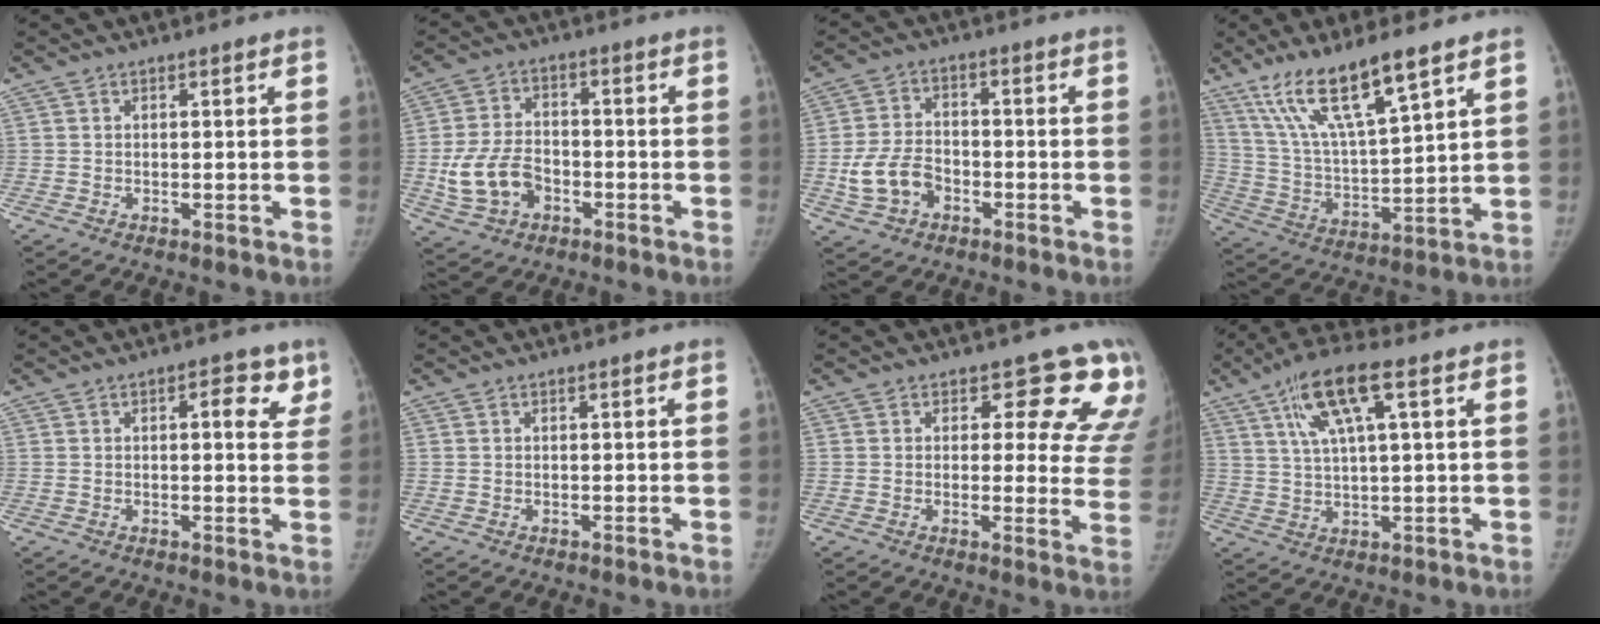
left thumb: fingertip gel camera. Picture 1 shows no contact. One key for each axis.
{"total": 10.2, "fx": -3.1, "fy": 7.4, "fz": 6.3, "tx": -0.115, "ty": 0.021, "tz": -0.053}
{"total": 8.5, "fx": -3.0, "fy": 6.2, "fz": 5.0, "tx": -0.092, "ty": 0.023, "tz": -0.052}
{"total": 15.3, "fx": 10.1, "fy": 2.6, "fz": 11.2, "tx": -0.207, "ty": -0.047, "tz": 0.206}
{"total": 5.2, "fx": 2.2, "fy": 2.6, "fz": 3.9, "tx": -0.020, "ty": -0.004, "tz": 0.019}
{"total": 0.0}
{"total": 12.3, "fx": 9.0, "fy": 6.5, "fz": 5.1, "tx": 0.006, "ty": -0.049, "tz": 0.069}
{"total": 11.1, "fx": 4.8, "fy": 2.6, "fz": 9.7, "tx": -0.193, "ty": 0.003, "tz": 0.088}